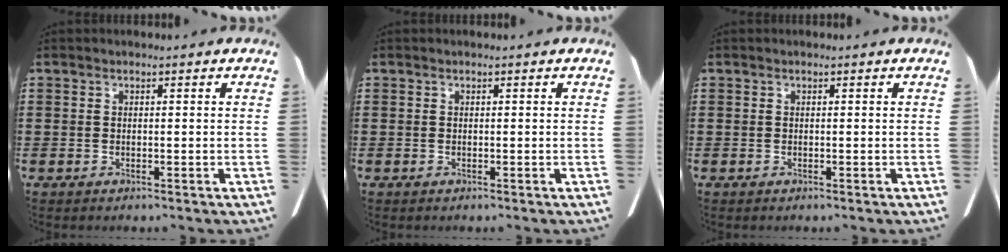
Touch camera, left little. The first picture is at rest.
{"total": 0.0}
{"total": 0.0}